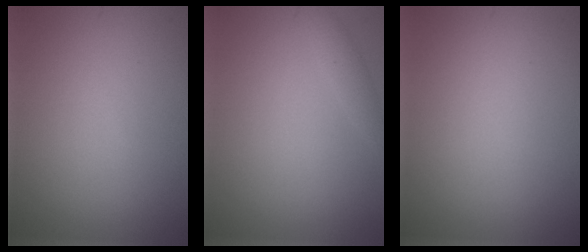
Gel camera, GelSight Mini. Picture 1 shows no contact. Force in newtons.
{"total": 1.2, "press": 1.2, "slide": 0.1}
{"total": 0.0}